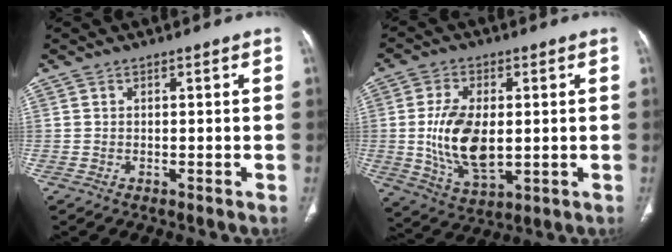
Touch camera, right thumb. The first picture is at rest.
{"total": 13.3, "force": [0.0, 7.3, 11.1], "torque": [-0.207, -0.013, 0.010]}